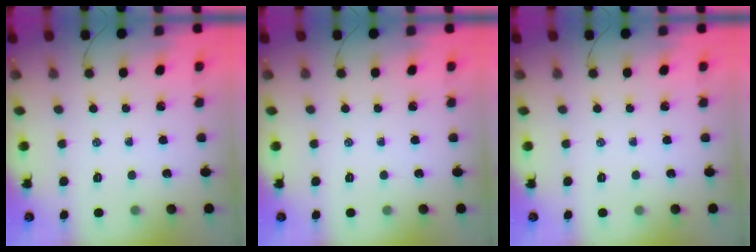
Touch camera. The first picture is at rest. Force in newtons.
{"total": 0.0}
{"total": 0.0}